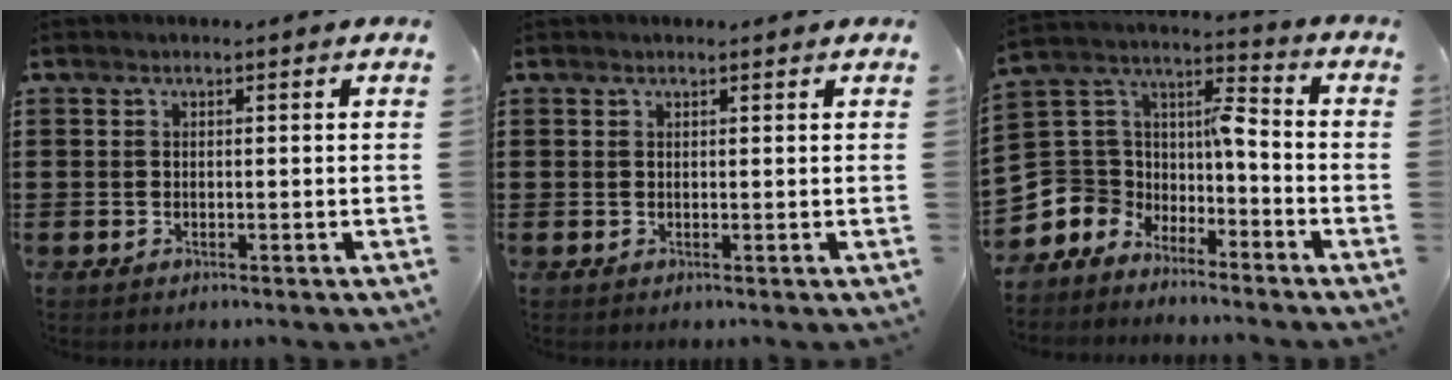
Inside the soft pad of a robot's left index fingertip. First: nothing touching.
{"total": 0.6, "force": [0.6, 0.2, 0.2], "torque": [-0.005, 0.000, 0.012]}
{"total": 5.5, "force": [-3.5, 4.2, 0.6], "torque": [-0.061, -0.021, -0.080]}